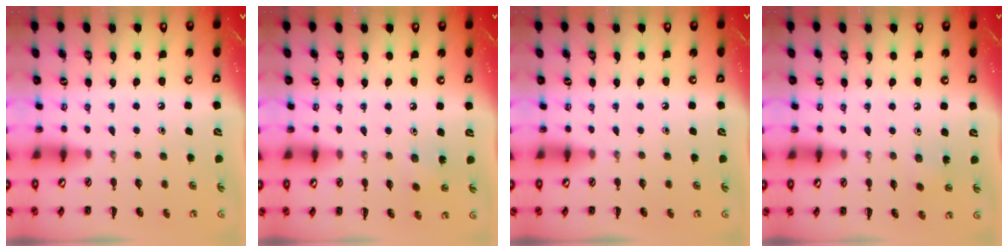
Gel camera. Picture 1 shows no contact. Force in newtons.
{"total": 2.6, "press": 2.5, "slide": 0.7}
{"total": 0.0}
{"total": 3.0, "press": 2.9, "slide": 0.9}